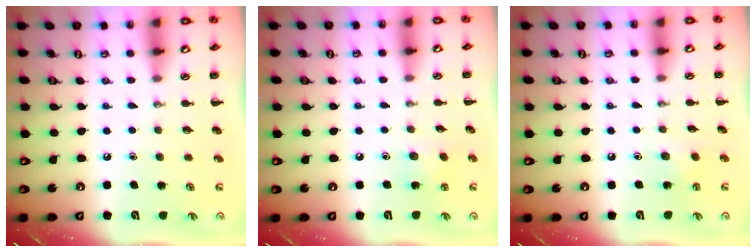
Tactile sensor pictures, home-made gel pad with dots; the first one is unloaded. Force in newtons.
{"total": 5.1, "press": 4.9, "slide": 1.4}
{"total": 4.3, "press": 4.1, "slide": 1.3}